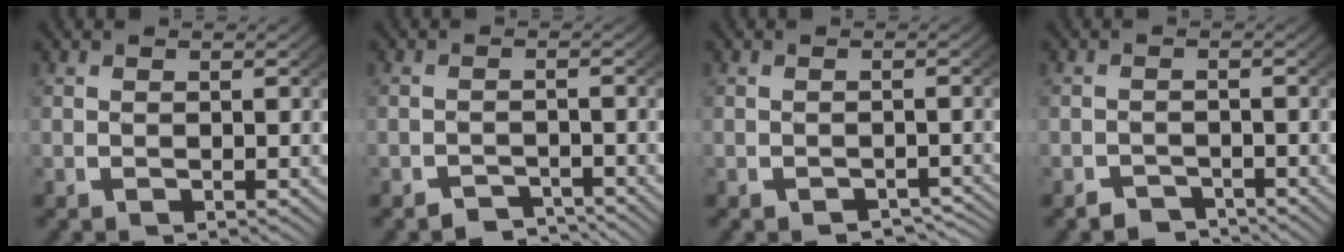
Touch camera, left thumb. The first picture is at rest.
{"total": 2.6, "force": [-2.4, 0.8, 0.7], "torque": [-0.004, -0.011, -0.043]}
{"total": 2.9, "force": [-2.5, 1.0, 0.9], "torque": [-0.006, -0.009, -0.035]}
{"total": 2.2, "force": [-2.1, 0.7, 0.3], "torque": [0.000, -0.012, -0.038]}